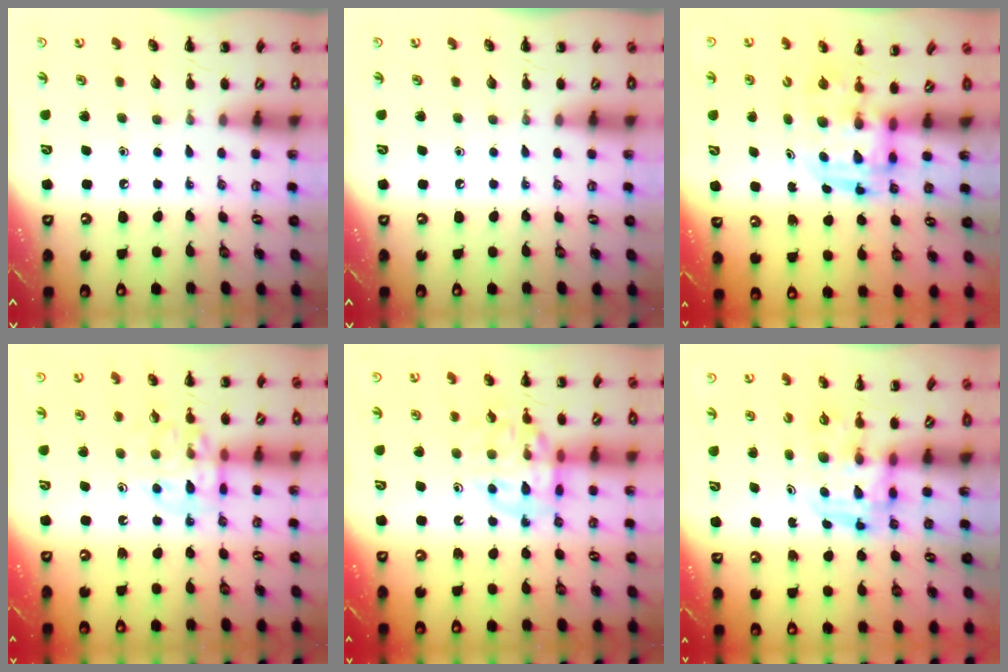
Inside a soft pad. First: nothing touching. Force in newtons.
{"total": 0.0}
{"total": 3.3, "press": 3.2, "slide": 0.7}
{"total": 11.6, "press": 11.5, "slide": 1.6}
{"total": 12.7, "press": 12.6, "slide": 1.6}
{"total": 3.5, "press": 3.5, "slide": 0.6}